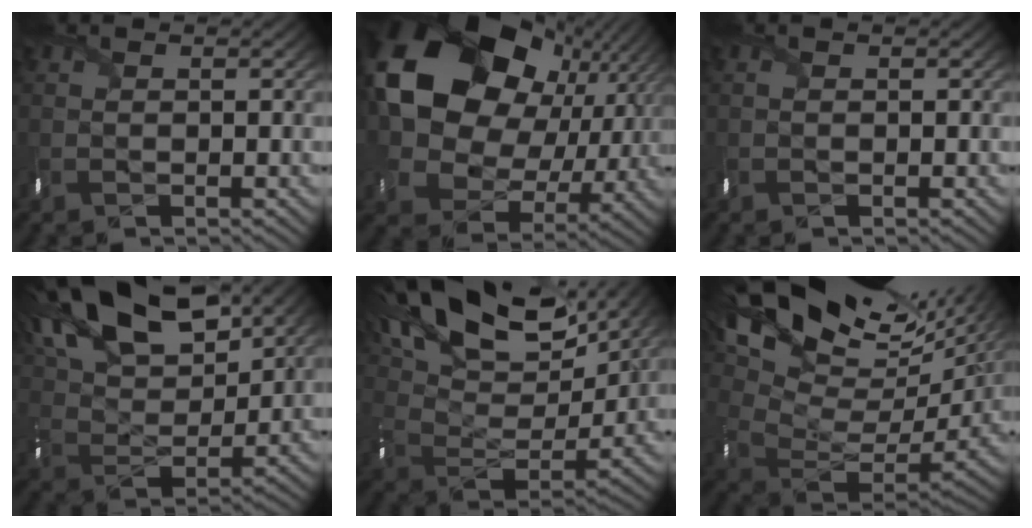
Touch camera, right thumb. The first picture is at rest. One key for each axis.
{"total": 20.0, "fx": 4.5, "fy": 14.9, "fz": 12.4, "tx": -0.271, "ty": -0.001, "tz": 0.093}
{"total": 0.0}
{"total": 17.2, "fx": 10.6, "fy": 8.0, "fz": 11.0, "tx": -0.234, "ty": 0.028, "tz": 0.158}
{"total": 19.3, "fx": 12.4, "fy": 9.0, "fz": 11.8, "tx": -0.256, "ty": 0.034, "tz": 0.192}
{"total": 19.2, "fx": 11.3, "fy": 8.6, "fz": 12.8, "tx": -0.211, "ty": 0.027, "tz": 0.218}